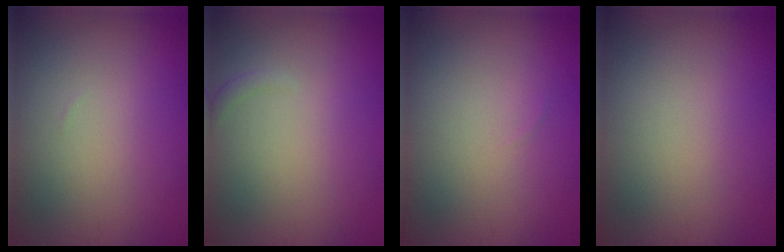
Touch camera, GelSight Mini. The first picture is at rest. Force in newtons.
{"total": 0.7, "press": 0.7, "slide": 0.2}
{"total": 0.0}
{"total": 0.0}